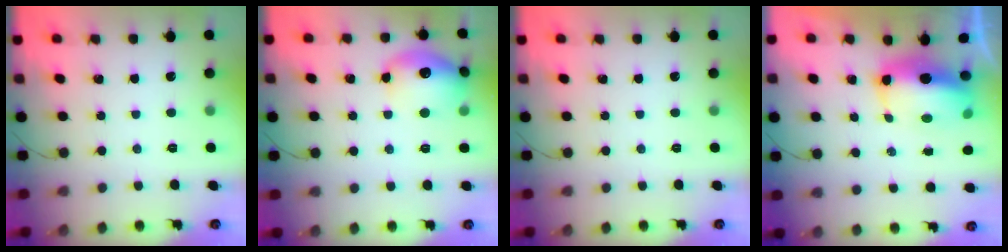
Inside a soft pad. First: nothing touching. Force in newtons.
{"total": 16.2, "press": 16.2, "slide": 1.5}
{"total": 0.0}
{"total": 10.5, "press": 10.2, "slide": 2.3}